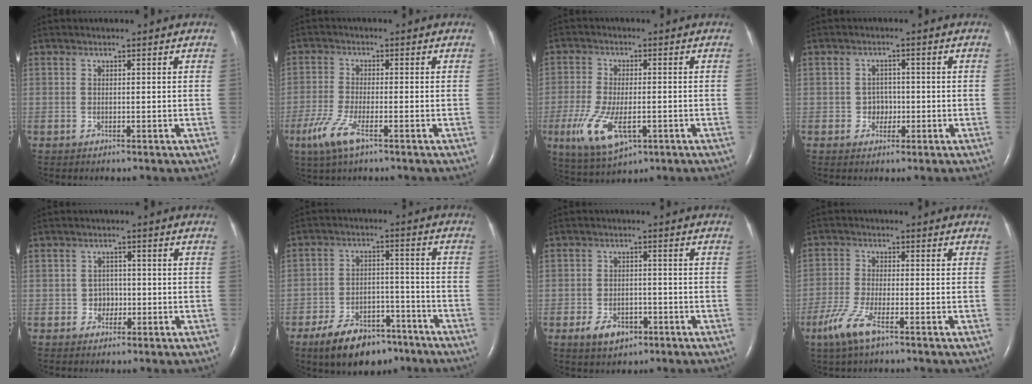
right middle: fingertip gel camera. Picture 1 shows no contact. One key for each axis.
{"total": 5.7, "fx": -3.2, "fy": 1.1, "fz": 4.6, "tx": -0.113, "ty": -0.014, "tz": -0.063}
{"total": 9.8, "fx": -3.5, "fy": 3.9, "fz": 8.3, "tx": -0.169, "ty": -0.019, "tz": -0.053}
{"total": 2.4, "fx": -0.6, "fy": 2.1, "fz": 0.9, "tx": -0.008, "ty": 0.006, "tz": -0.008}
{"total": 2.1, "fx": -0.7, "fy": 1.9, "fz": 0.7, "tx": -0.006, "ty": 0.007, "tz": -0.011}
{"total": 12.1, "fx": -8.7, "fy": 5.7, "fz": 6.1, "tx": -0.102, "ty": 0.006, "tz": -0.141}
{"total": 5.0, "fx": -2.7, "fy": 3.0, "fz": 2.9, "tx": -0.050, "ty": 0.002, "tz": -0.036}
{"total": 6.2, "fx": -3.7, "fy": 1.1, "fz": 4.8, "tx": -0.116, "ty": -0.013, "tz": -0.074}